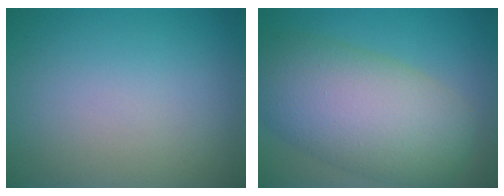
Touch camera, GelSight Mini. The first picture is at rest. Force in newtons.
{"total": 10.7, "press": 10.7, "slide": 0.4}